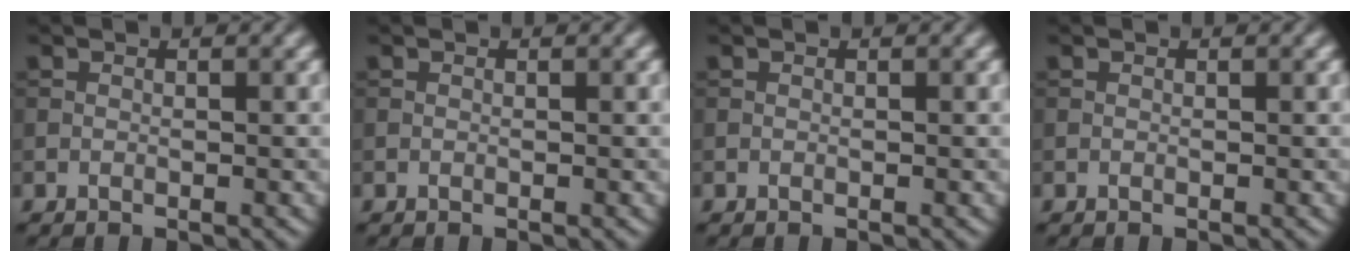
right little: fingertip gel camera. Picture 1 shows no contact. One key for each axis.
{"total": 0.0}
{"total": 0.0}
{"total": 0.0}